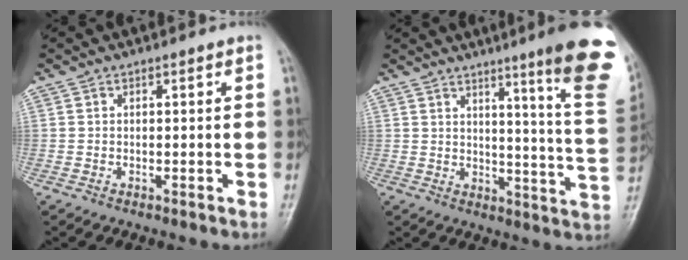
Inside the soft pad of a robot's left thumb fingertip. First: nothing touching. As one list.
[{"total": 18.7, "force": [10.3, 0.9, 15.6], "torque": [-0.179, -0.060, 0.125]}]